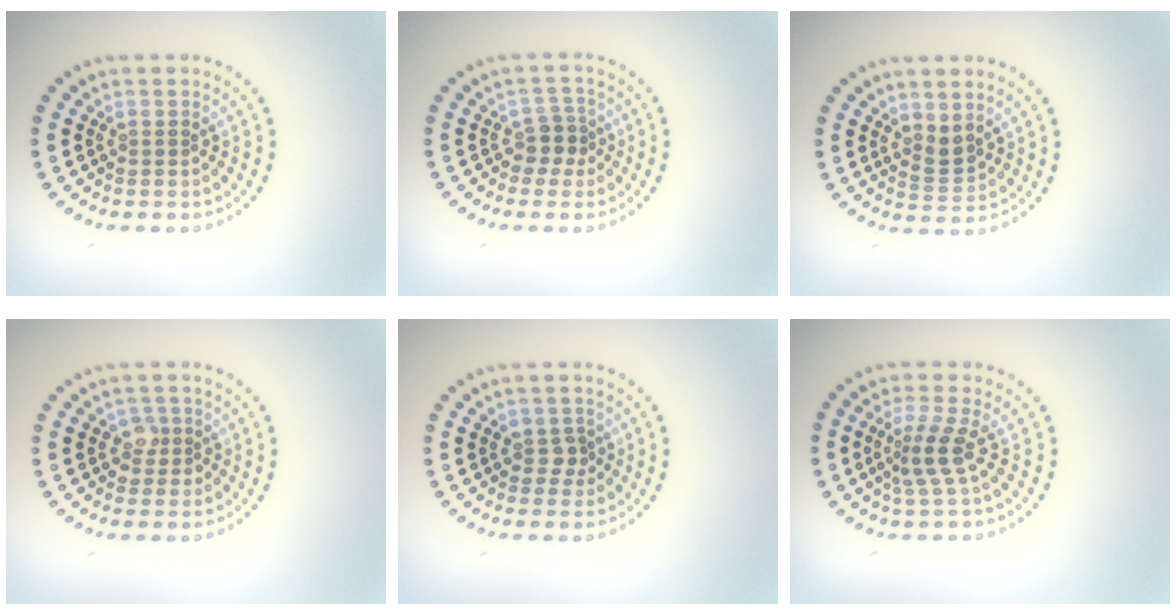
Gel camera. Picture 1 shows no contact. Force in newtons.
{"total": 2.0, "press": 1.6, "slide": 1.2}
{"total": 1.7, "press": 1.3, "slide": 1.1}
{"total": 1.7, "press": 1.4, "slide": 0.9}
{"total": 1.2, "press": 1.0, "slide": 0.8}
{"total": 2.6, "press": 1.8, "slide": 1.9}